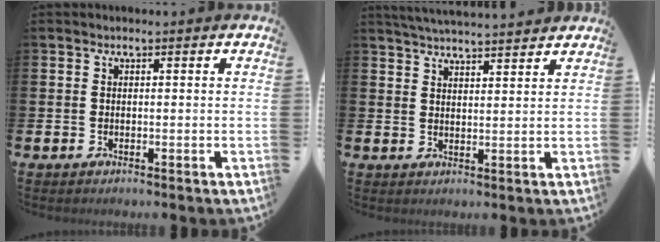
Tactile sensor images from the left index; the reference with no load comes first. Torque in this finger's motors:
{"motor_torque": [0.86, -1.27, 0.30, 0.12]}